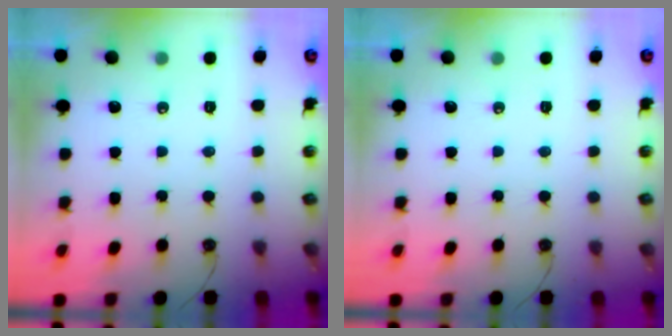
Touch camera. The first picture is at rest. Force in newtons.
{"total": 0.0}